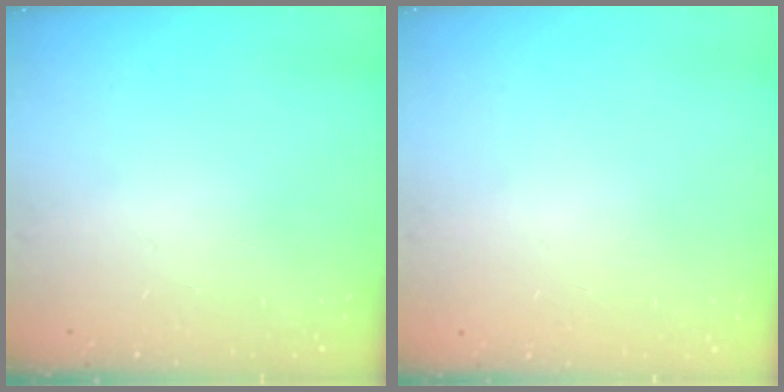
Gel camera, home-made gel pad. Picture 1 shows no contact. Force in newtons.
{"total": 0.0}